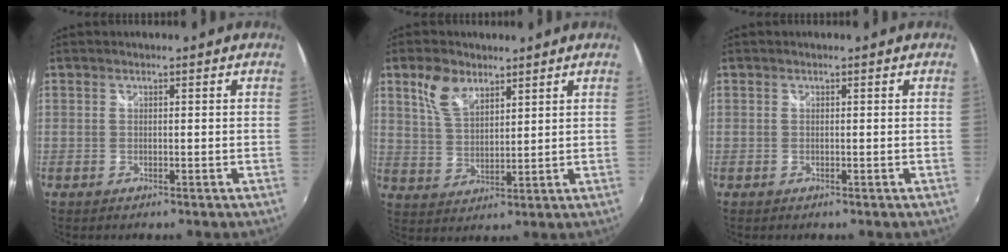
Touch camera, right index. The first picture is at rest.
{"total": 7.5, "force": [4.6, 4.0, 4.3], "torque": [-0.085, 0.013, 0.092]}
{"total": 0.0}